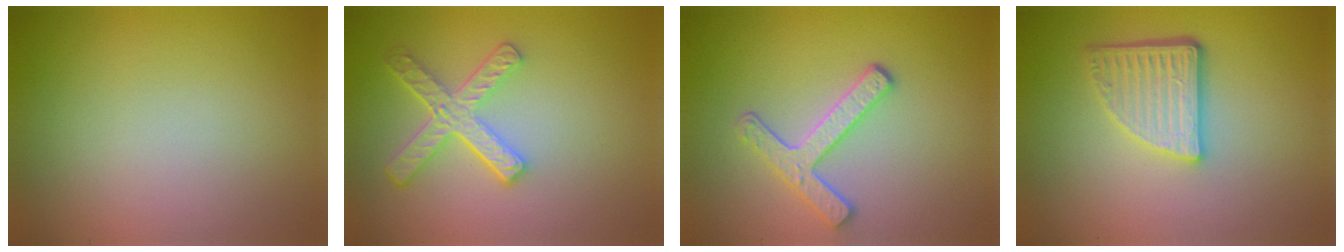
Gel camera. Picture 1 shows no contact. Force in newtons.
{"total": 4.8, "press": 3.6, "slide": 3.1}
{"total": 3.3, "press": 2.9, "slide": 1.6}
{"total": 4.6, "press": 3.5, "slide": 3.0}